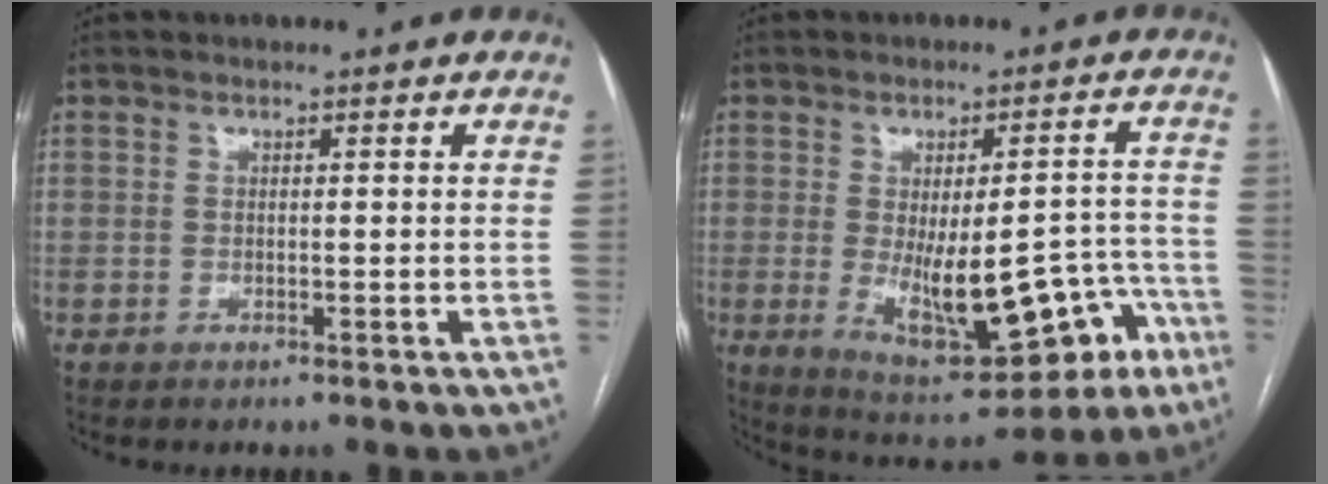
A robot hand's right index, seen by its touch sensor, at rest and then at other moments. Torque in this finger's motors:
{"motor_torque": [1.99, -0.15, 0.40, 0.11]}